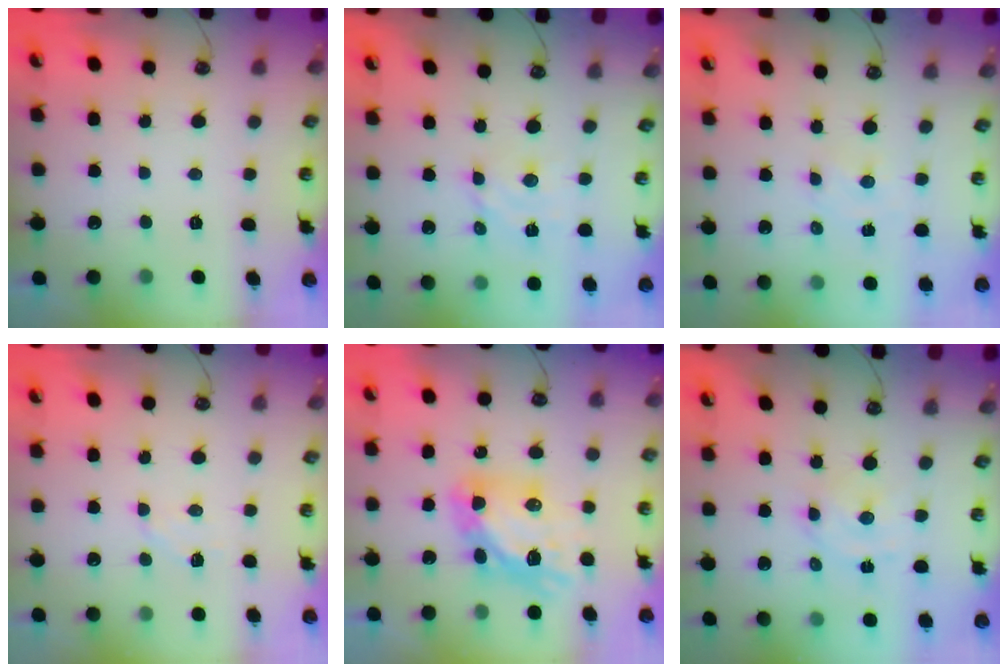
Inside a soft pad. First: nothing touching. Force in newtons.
{"total": 5.1, "press": 5.0, "slide": 1.0}
{"total": 0.8, "press": 0.8, "slide": 0.2}
{"total": 4.9, "press": 4.8, "slide": 0.8}
{"total": 12.2, "press": 12.2, "slide": 1.2}
{"total": 4.7, "press": 4.6, "slide": 0.7}